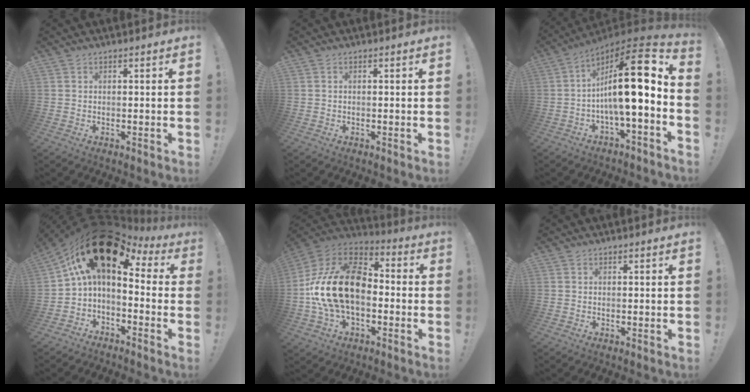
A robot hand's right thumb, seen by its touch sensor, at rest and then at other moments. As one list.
[{"total": 0.0}, {"total": 18.8, "force": [1.2, 4.2, 18.2], "torque": [-0.283, -0.010, 0.010]}, {"total": 19.1, "force": [8.7, 8.4, 14.8], "torque": [-0.235, -0.046, 0.159]}, {"total": 22.8, "force": [-0.6, 14.4, 17.7], "torque": [-0.332, 0.024, 0.001]}, {"total": 0.0}]